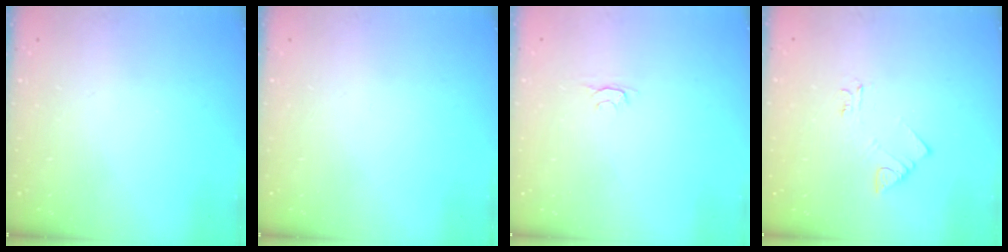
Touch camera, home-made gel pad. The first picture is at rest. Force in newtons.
{"total": 0.0}
{"total": 2.4, "press": 2.3, "slide": 0.5}
{"total": 4.1, "press": 4.0, "slide": 0.7}